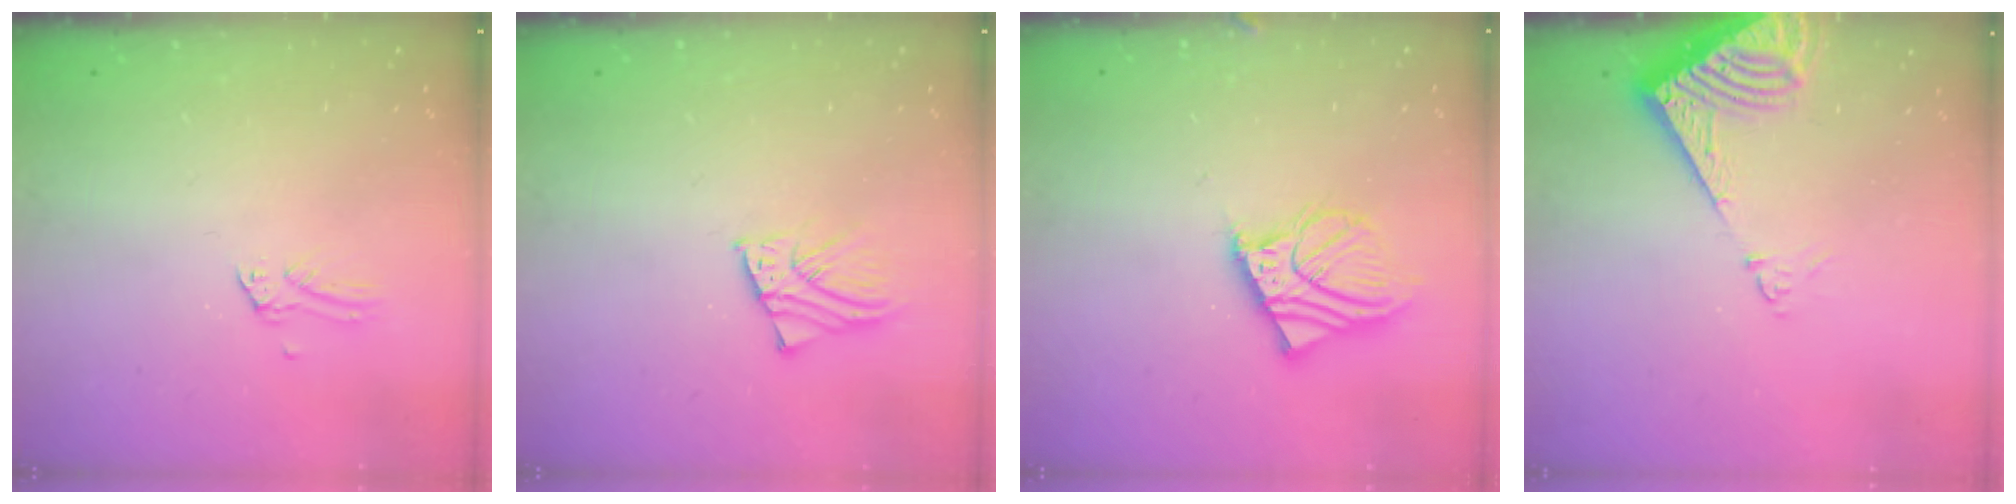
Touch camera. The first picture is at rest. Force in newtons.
{"total": 2.2, "press": 2.2, "slide": 0.1}
{"total": 10.4, "press": 10.3, "slide": 1.7}
{"total": 8.2, "press": 8.1, "slide": 0.6}